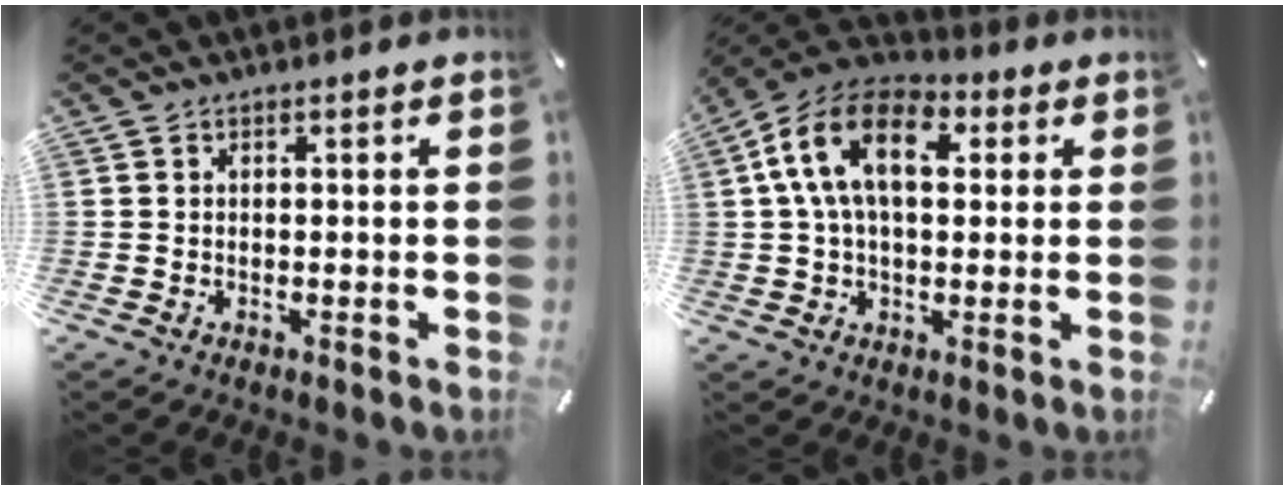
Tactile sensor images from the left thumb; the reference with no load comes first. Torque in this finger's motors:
{"motor_torque": [0.69, 1.32, 1.51, -1.26, 0.52]}